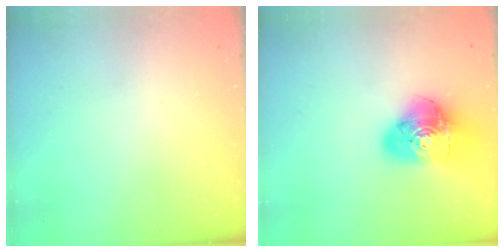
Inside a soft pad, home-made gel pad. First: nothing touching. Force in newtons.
{"total": 17.5, "press": 17.3, "slide": 2.1}